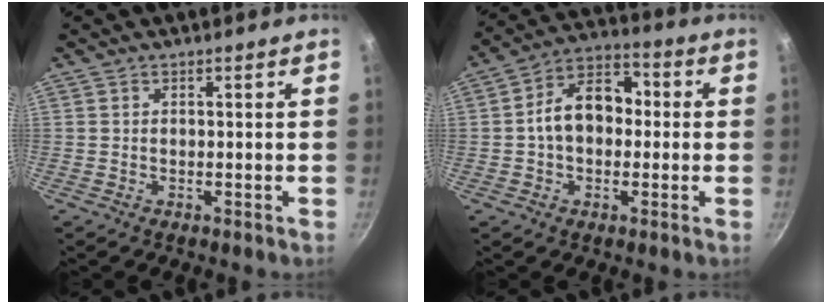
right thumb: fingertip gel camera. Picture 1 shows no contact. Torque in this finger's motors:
{"motor_torque": [1.16, 0.96, 1.28, -0.20, 0.11]}